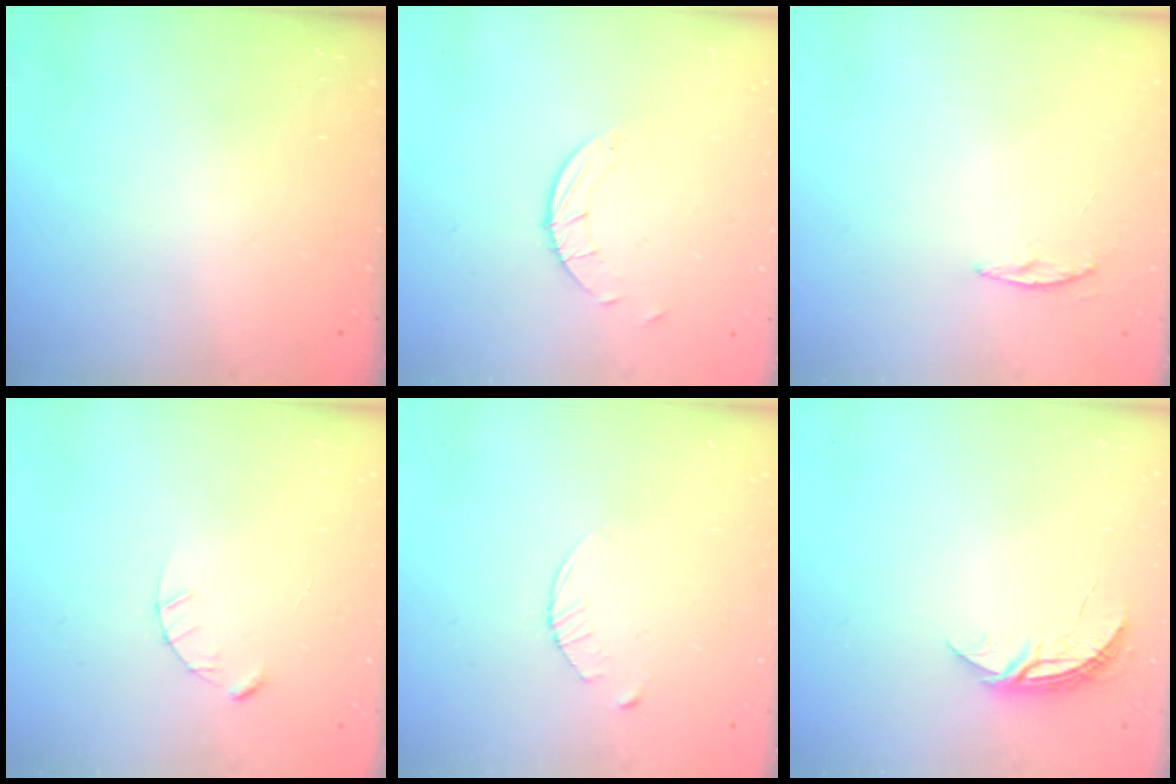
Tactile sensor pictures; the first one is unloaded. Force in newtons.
{"total": 2.7, "press": 2.7, "slide": 0.3}
{"total": 3.5, "press": 3.5, "slide": 0.4}
{"total": 2.4, "press": 2.4, "slide": 0.3}
{"total": 2.9, "press": 2.9, "slide": 0.4}
{"total": 6.2, "press": 6.2, "slide": 0.5}